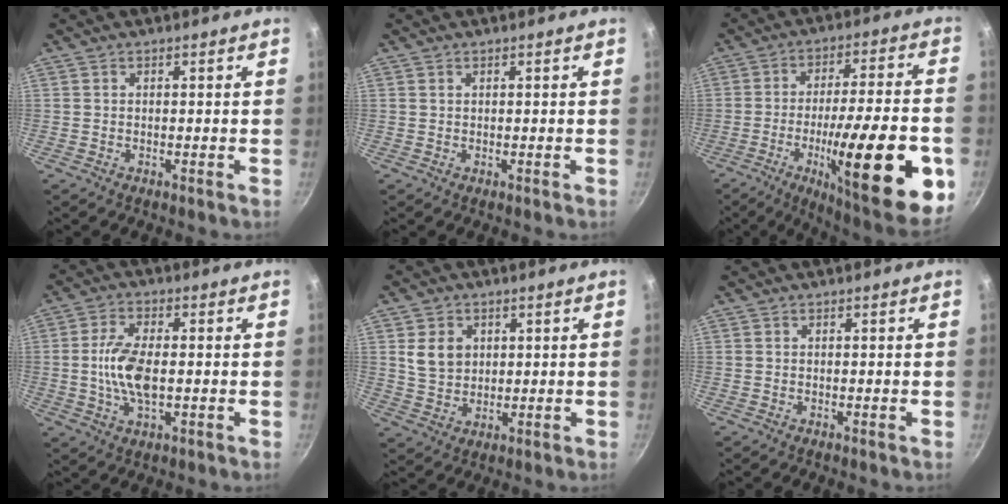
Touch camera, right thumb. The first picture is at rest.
{"total": 0.0}
{"total": 27.5, "force": [-8.1, 6.8, 25.4], "torque": [-0.343, 0.015, -0.115]}
{"total": 9.1, "force": [-0.5, 4.3, 8.0], "torque": [-0.157, 0.007, -0.014]}
{"total": 6.6, "force": [1.7, 5.3, 3.6], "torque": [-0.044, -0.007, 0.037]}
{"total": 0.0}